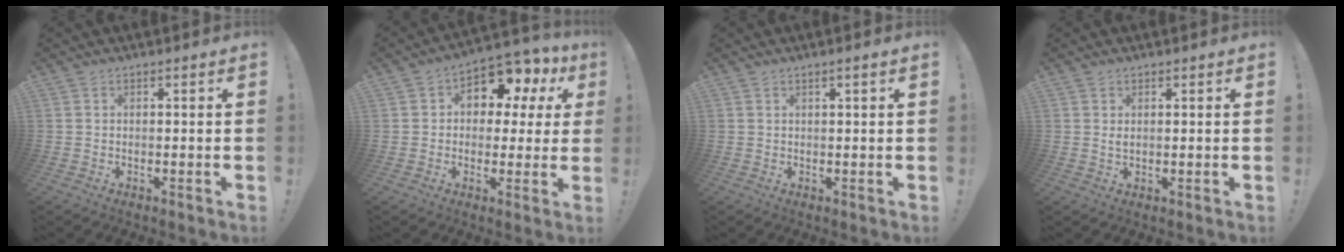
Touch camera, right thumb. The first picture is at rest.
{"total": 8.7, "force": [4.5, 5.5, 5.0], "torque": [-0.072, -0.034, 0.081]}
{"total": 1.5, "force": [0.7, -0.2, 1.3], "torque": [-0.020, -0.002, 0.009]}
{"total": 1.0, "force": [0.5, 0.4, 0.8], "torque": [-0.010, -0.003, 0.009]}